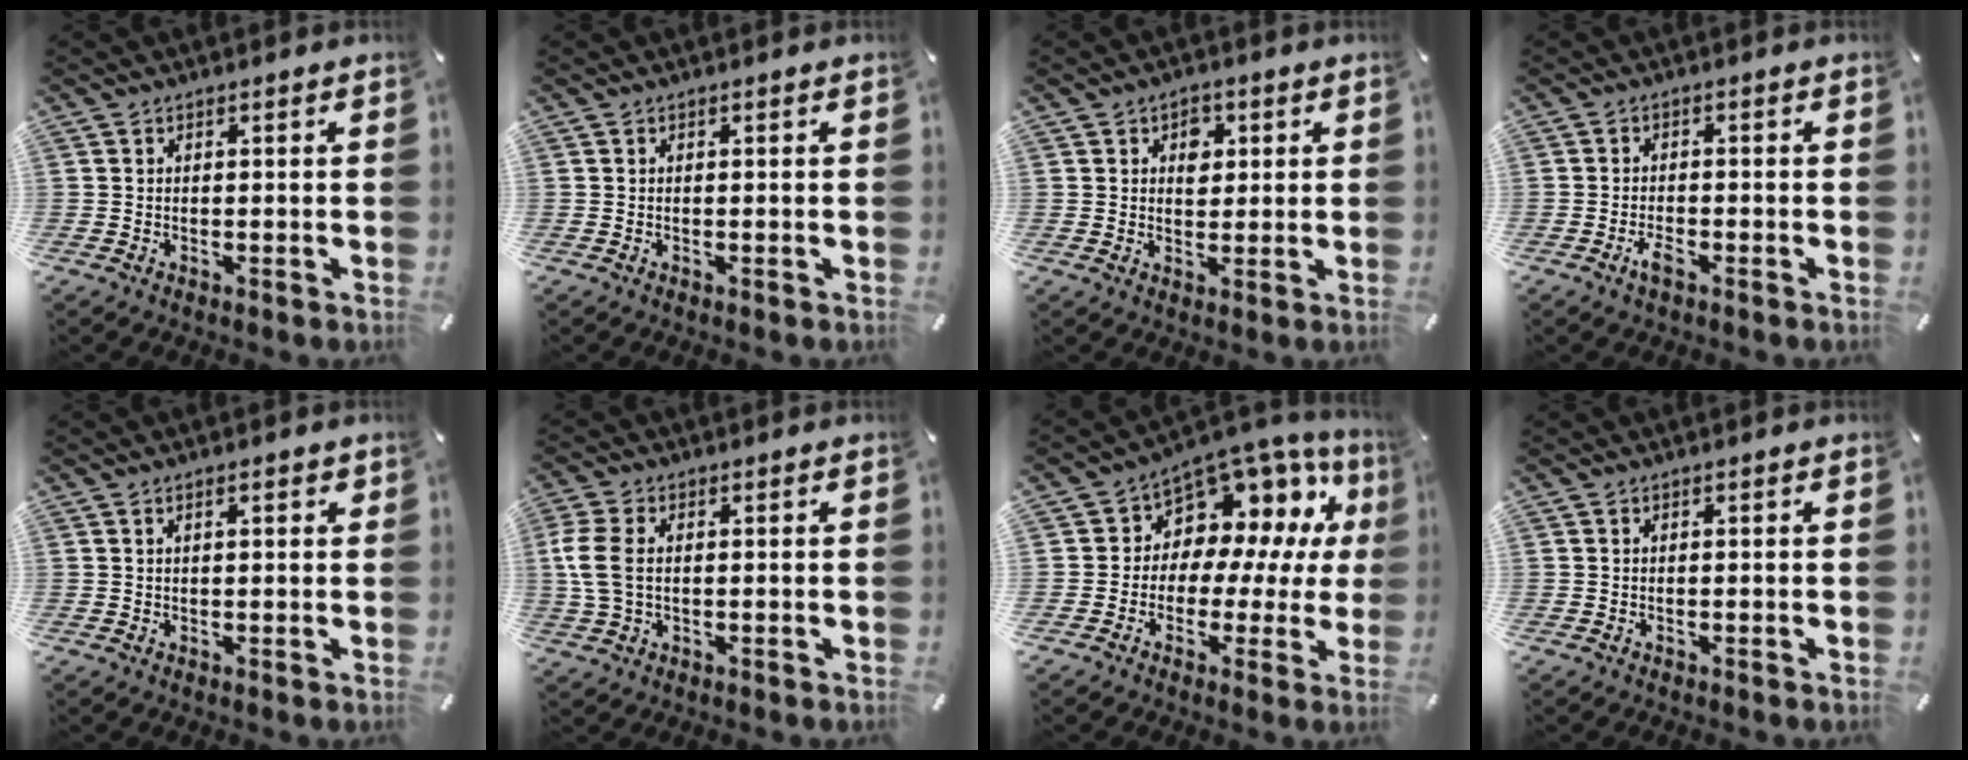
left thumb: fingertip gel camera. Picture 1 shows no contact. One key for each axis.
{"total": 0.0}
{"total": 4.3, "fx": 1.2, "fy": 3.3, "fz": 2.5, "tx": -0.014, "ty": -0.009, "tz": 0.010}
{"total": 2.9, "fx": -1.7, "fy": 1.2, "fz": 2.0, "tx": -0.046, "ty": 0.002, "tz": -0.036}
{"total": 1.8, "fx": 0.6, "fy": 0.6, "fz": 1.6, "tx": -0.033, "ty": 0.004, "tz": 0.009}
{"total": 7.2, "fx": 0.5, "fy": 4.8, "fz": 5.4, "tx": -0.140, "ty": -0.002, "tz": 0.003}
{"total": 8.4, "fx": 4.5, "fy": 6.4, "fz": 2.9, "tx": -0.060, "ty": -0.057, "tz": 0.084}
{"total": 0.0}